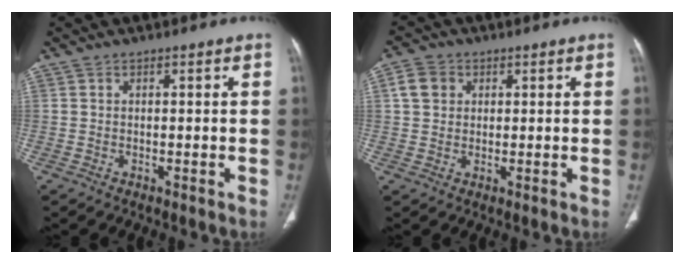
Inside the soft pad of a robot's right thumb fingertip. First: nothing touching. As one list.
[{"total": 4.5, "force": [1.3, 3.8, 2.1], "torque": [-0.022, 0.003, 0.023]}]